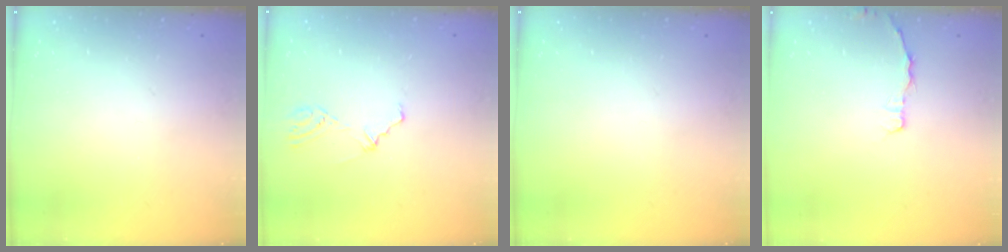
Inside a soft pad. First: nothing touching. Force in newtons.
{"total": 2.4, "press": 2.2, "slide": 0.9}
{"total": 0.0}
{"total": 2.1, "press": 2.1, "slide": 0.4}